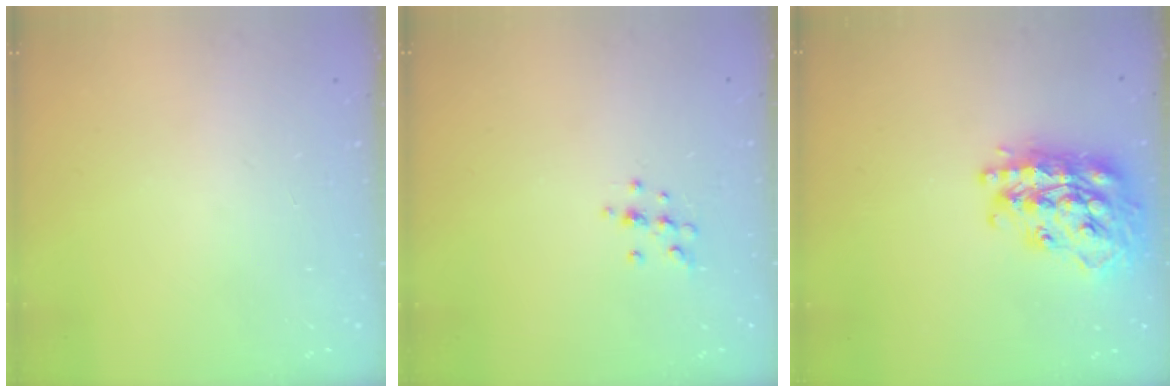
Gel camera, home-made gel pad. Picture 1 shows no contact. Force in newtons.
{"total": 6.5, "press": 6.2, "slide": 2.1}
{"total": 25.6, "press": 25.5, "slide": 2.2}